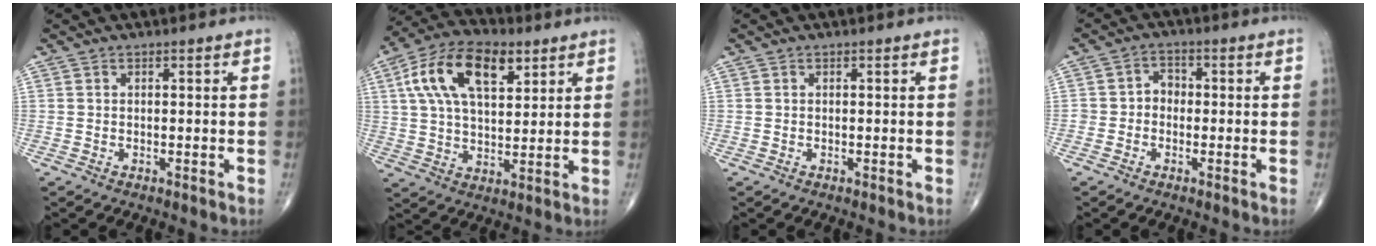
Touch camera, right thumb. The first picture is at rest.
{"total": 16.3, "force": [6.5, 8.4, 12.3], "torque": [-0.209, 0.001, 0.114]}
{"total": 0.0}
{"total": 3.2, "force": [-0.7, 2.7, 1.5], "torque": [-0.003, 0.017, -0.021]}